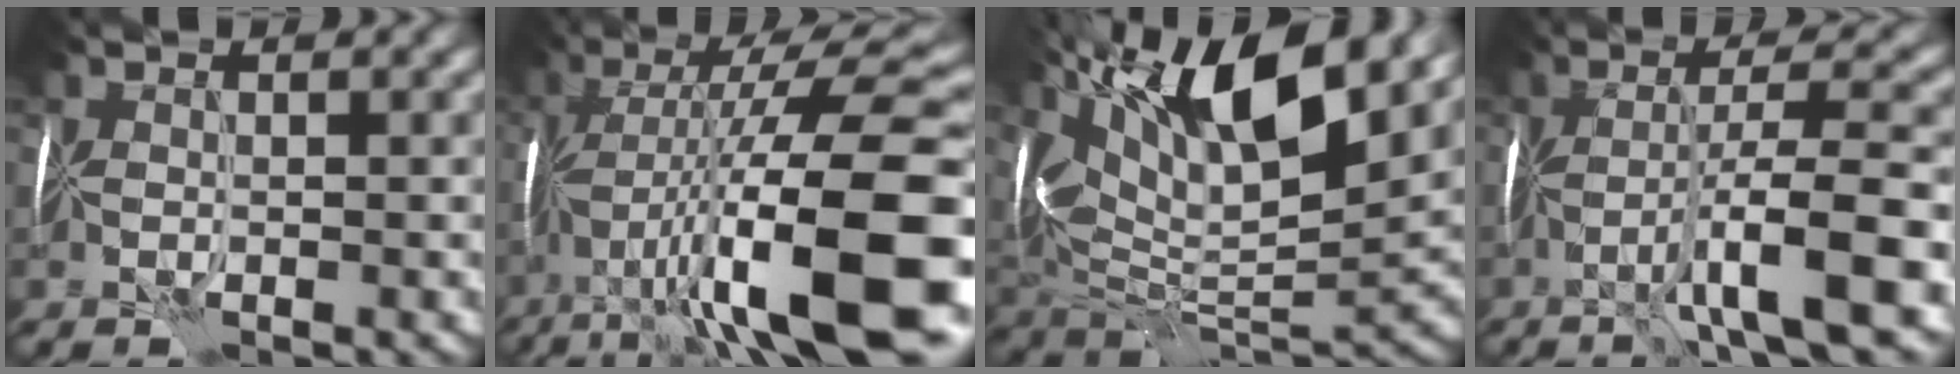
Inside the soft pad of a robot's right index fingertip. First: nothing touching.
{"total": 16.5, "force": [-4.2, 4.8, 15.2], "torque": [-0.251, 0.033, -0.067]}
{"total": 15.9, "force": [7.9, 6.0, 12.4], "torque": [-0.232, 0.030, 0.143]}
{"total": 8.1, "force": [-2.9, 1.3, 7.4], "torque": [-0.116, 0.024, -0.051]}